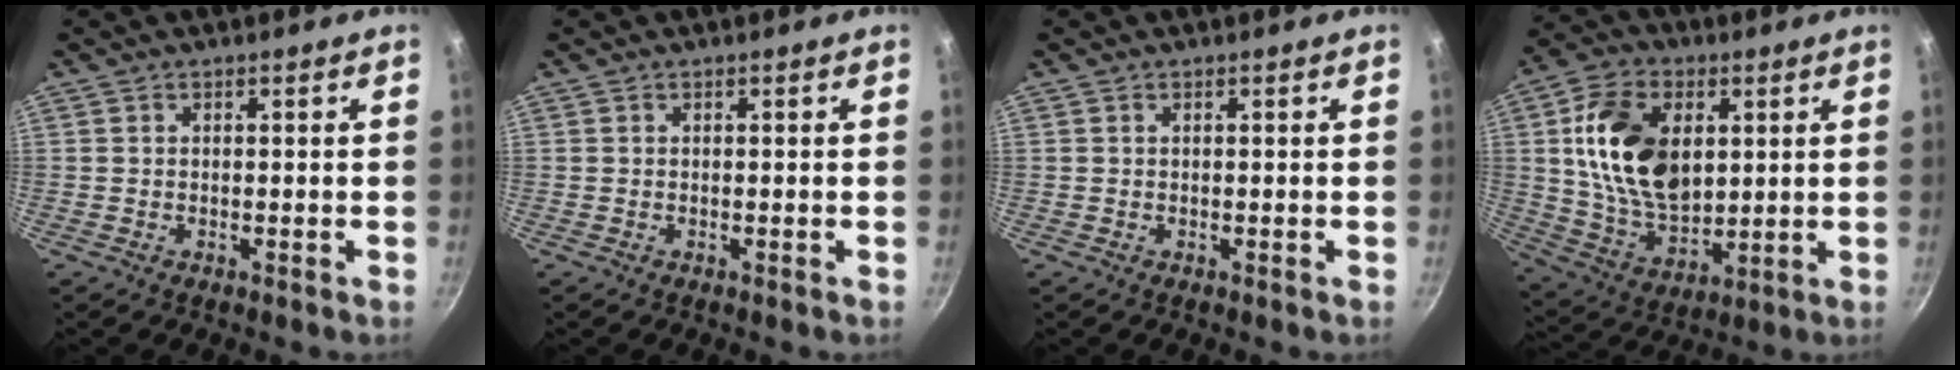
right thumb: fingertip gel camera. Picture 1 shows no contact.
{"total": 0.0}
{"total": 0.0}
{"total": 18.4, "force": [3.7, 12.0, 13.4], "torque": [-0.219, -0.010, 0.073]}